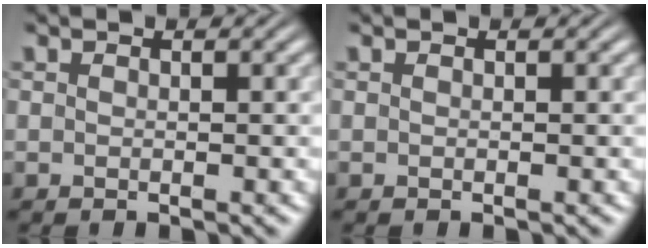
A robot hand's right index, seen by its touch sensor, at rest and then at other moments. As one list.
[{"total": 0.0}]